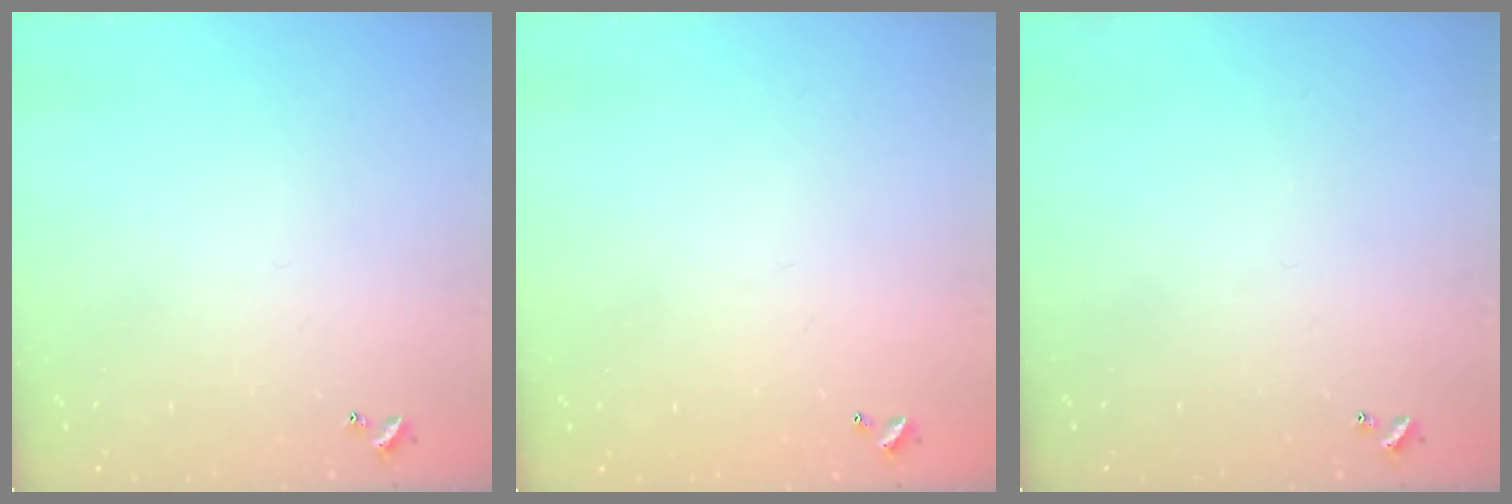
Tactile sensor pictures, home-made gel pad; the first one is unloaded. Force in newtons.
{"total": 2.8, "press": 2.8, "slide": 0.1}
{"total": 0.0}